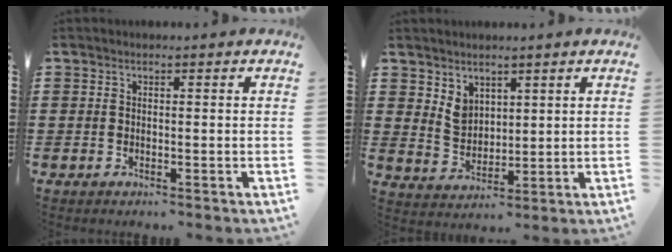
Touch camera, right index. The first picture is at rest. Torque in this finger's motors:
{"motor_torque": [0.21, 0.00, 0.19, 0.06]}